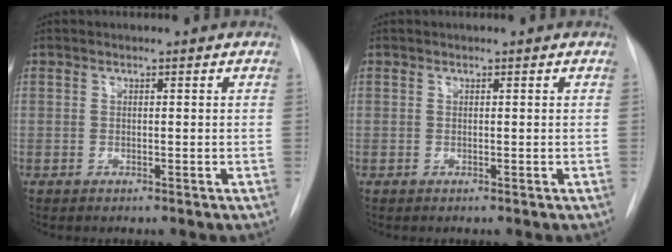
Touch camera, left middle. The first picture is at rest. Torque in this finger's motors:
{"motor_torque": [0.00, 0.00, 0.00, 0.00]}